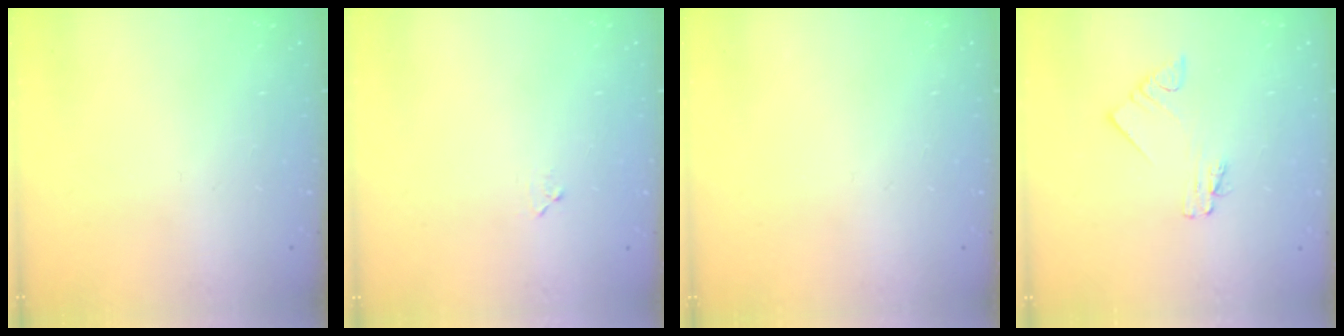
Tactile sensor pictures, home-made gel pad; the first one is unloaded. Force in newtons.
{"total": 3.4, "press": 3.4, "slide": 0.4}
{"total": 0.0}
{"total": 1.9, "press": 1.9, "slide": 0.1}